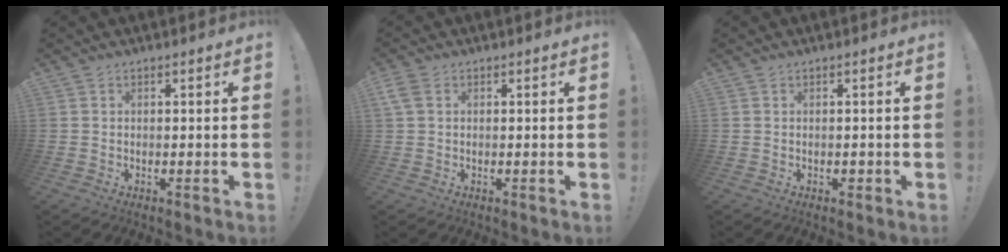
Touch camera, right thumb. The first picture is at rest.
{"total": 3.4, "force": [1.4, 2.1, 2.3], "torque": [-0.049, 0.007, 0.030]}
{"total": 0.8, "force": [-0.3, 0.6, 0.4], "torque": [-0.005, 0.002, -0.006]}